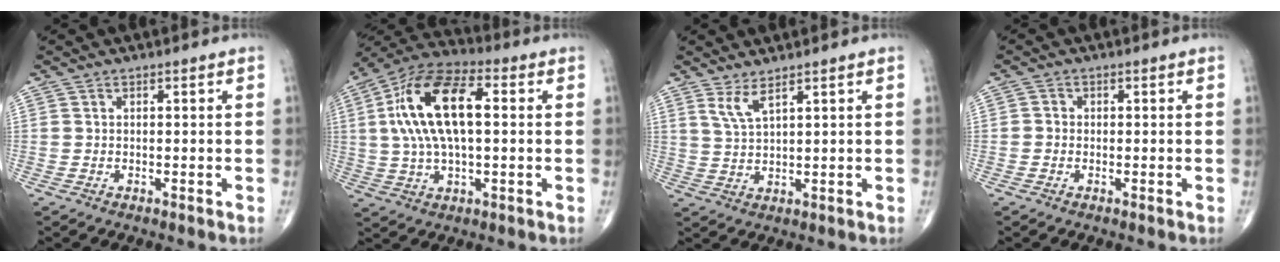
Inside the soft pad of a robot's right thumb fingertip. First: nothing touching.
{"total": 17.9, "force": [2.7, 8.4, 15.5], "torque": [-0.297, 0.027, 0.044]}
{"total": 3.7, "force": [2.5, 0.7, 2.7], "torque": [-0.060, -0.022, 0.058]}
{"total": 1.2, "force": [-0.2, 1.1, 0.4], "torque": [0.000, 0.004, -0.008]}